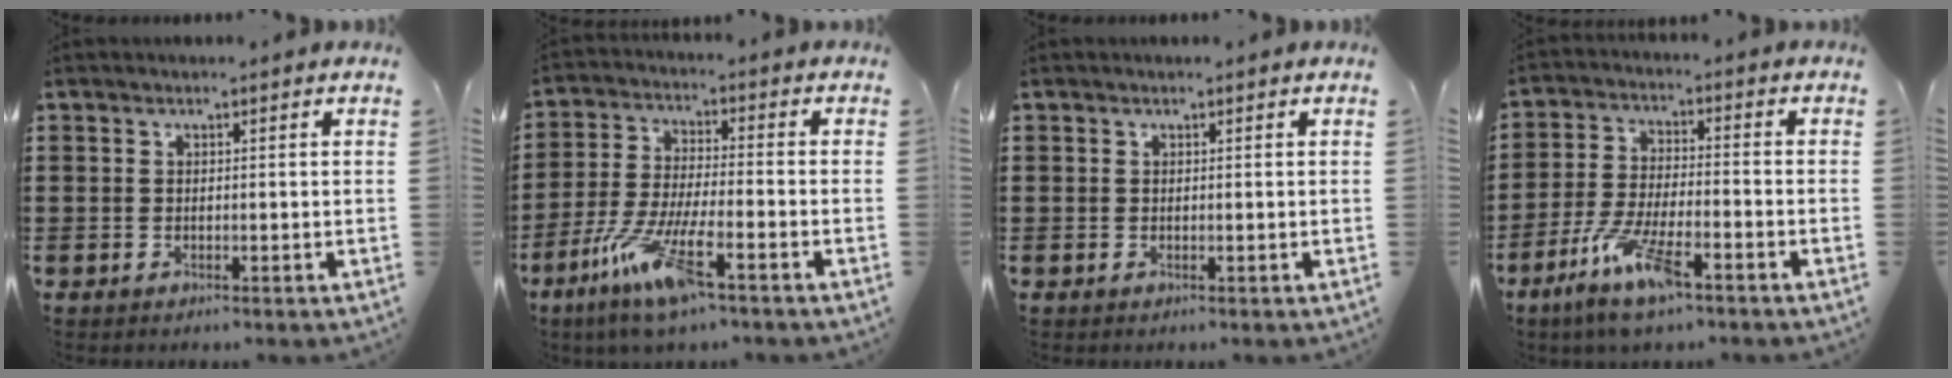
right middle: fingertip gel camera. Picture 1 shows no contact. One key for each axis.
{"total": 10.0, "fx": -6.4, "fy": 1.0, "fz": 7.6, "tx": -0.158, "ty": -0.011, "tz": -0.123}
{"total": 0.0}
{"total": 9.4, "fx": -6.0, "fy": 2.1, "fz": 6.9, "tx": -0.154, "ty": -0.009, "tz": -0.116}